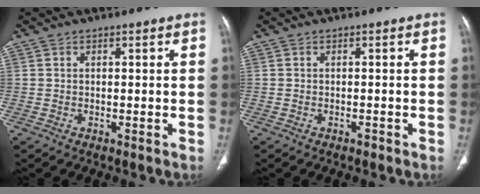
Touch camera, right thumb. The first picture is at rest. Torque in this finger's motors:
{"motor_torque": [0.27, 0.08, -0.07, -0.19, -0.02]}